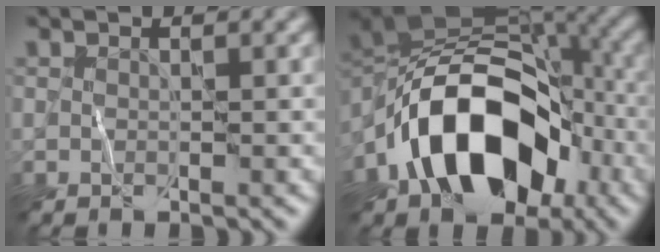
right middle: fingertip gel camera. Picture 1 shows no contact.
{"total": 13.4, "force": [-5.3, 8.2, 9.2], "torque": [-0.142, 0.008, -0.108]}